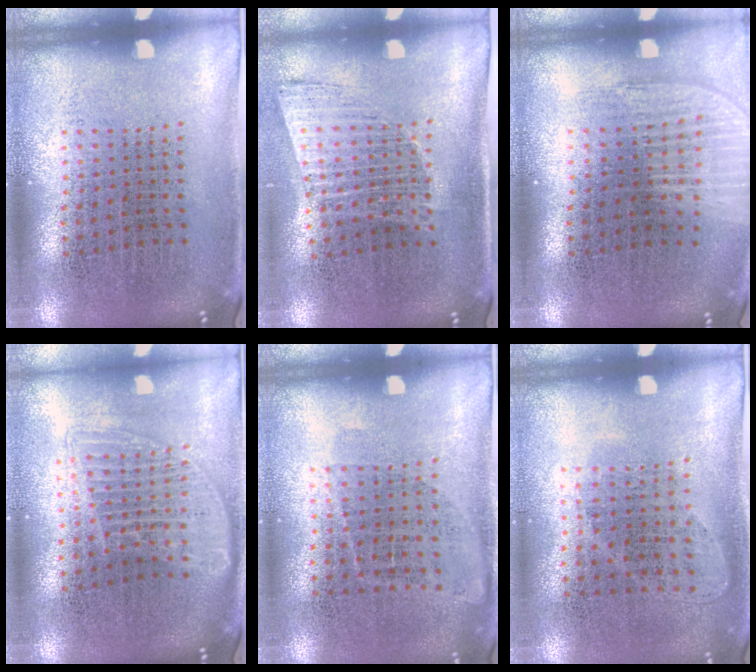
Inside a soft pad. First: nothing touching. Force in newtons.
{"total": 1.0, "press": 1.0, "slide": 0.4}
{"total": 1.2, "press": 1.1, "slide": 0.4}
{"total": 1.6, "press": 1.4, "slide": 0.7}
{"total": 1.1, "press": 0.9, "slide": 0.7}
{"total": 1.0, "press": 0.8, "slide": 0.5}